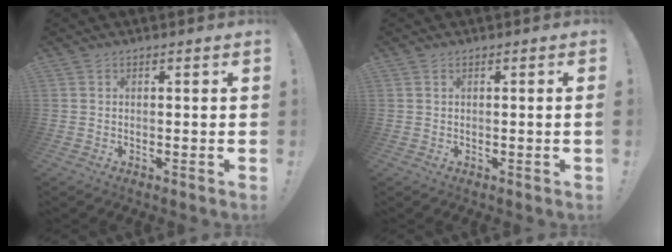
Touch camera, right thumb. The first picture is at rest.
{"total": 1.0, "force": [0.0, -0.5, 0.9], "torque": [-0.007, -0.004, -0.004]}